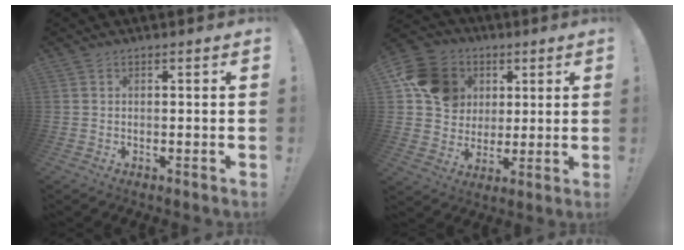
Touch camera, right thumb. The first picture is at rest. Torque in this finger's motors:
{"motor_torque": [1.50, 1.89, 0.59, -0.37, 0.07]}